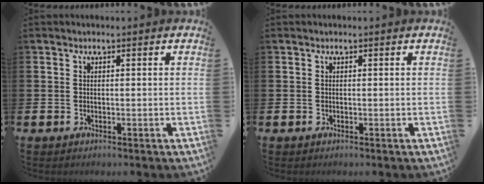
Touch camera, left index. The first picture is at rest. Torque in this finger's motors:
{"motor_torque": [-0.01, 0.00, 0.04, -0.01]}